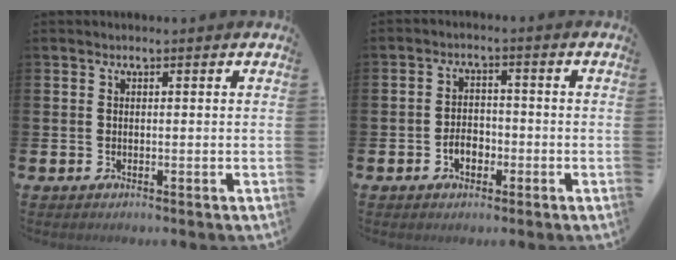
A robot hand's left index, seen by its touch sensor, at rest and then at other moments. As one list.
[{"total": 3.1, "force": [-1.3, 2.1, 1.8], "torque": [-0.026, 0.000, -0.028]}]